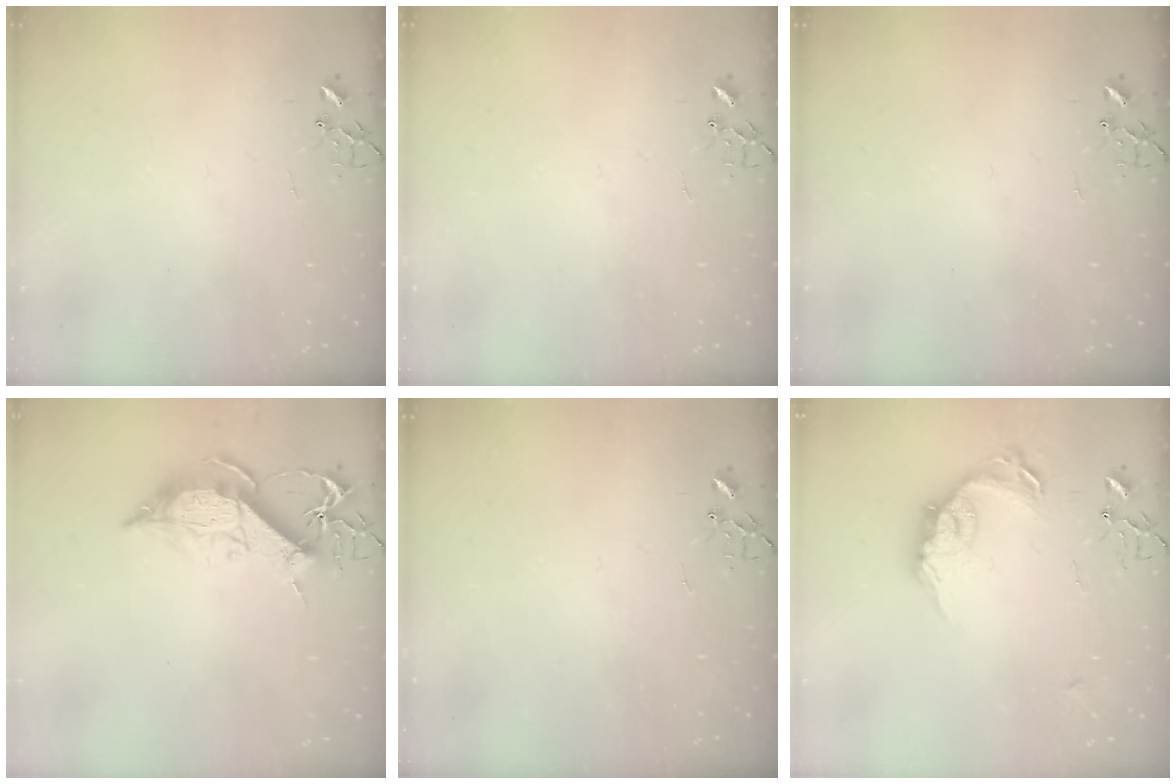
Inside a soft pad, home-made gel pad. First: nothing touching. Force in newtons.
{"total": 0.0}
{"total": 0.0}
{"total": 13.0, "press": 12.9, "slide": 1.5}
{"total": 0.0}
{"total": 15.0, "press": 15.0, "slide": 0.7}